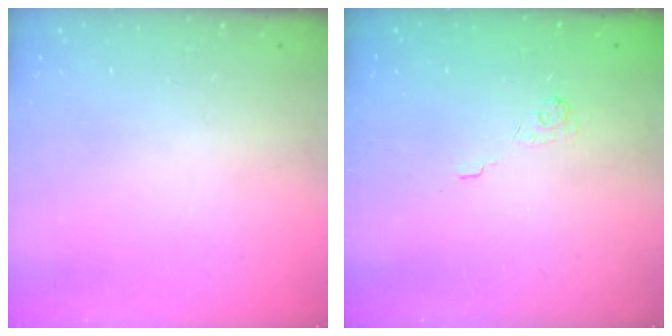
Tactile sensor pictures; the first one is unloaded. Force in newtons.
{"total": 2.1, "press": 1.5, "slide": 1.4}